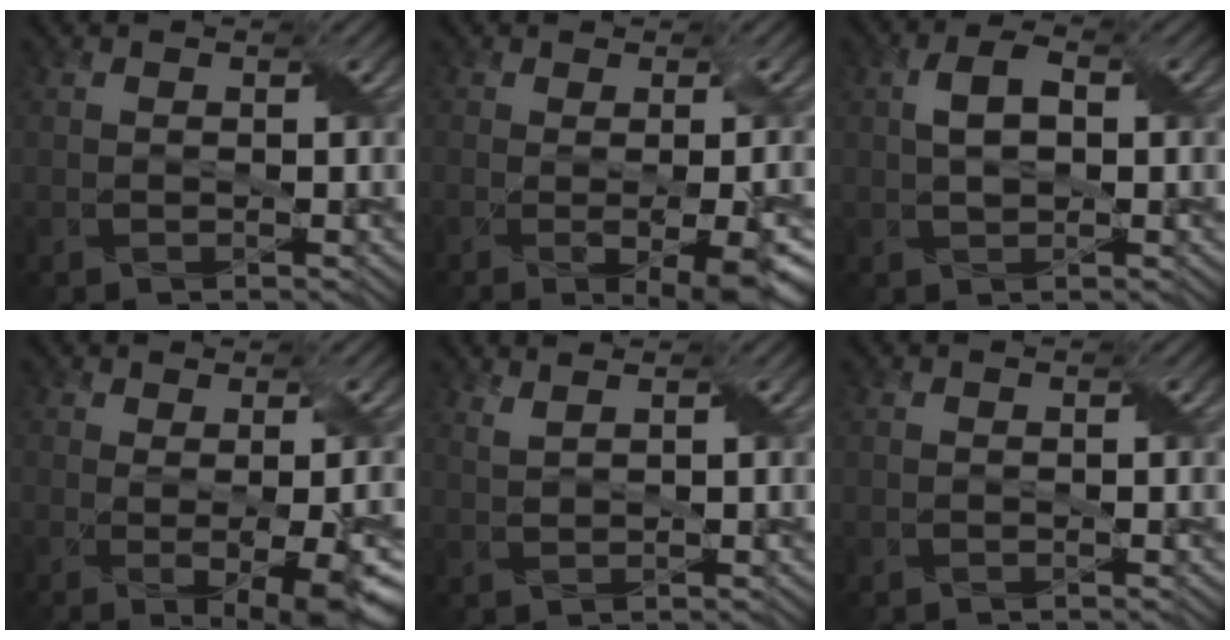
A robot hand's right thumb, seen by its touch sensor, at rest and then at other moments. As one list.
[{"total": 7.0, "force": [-1.9, 2.3, 6.4], "torque": [-0.083, -0.019, -0.013]}, {"total": 3.6, "force": [0.5, 2.1, 2.9], "torque": [-0.061, 0.005, 0.007]}, {"total": 7.6, "force": [-1.4, 2.5, 7.0], "torque": [-0.094, -0.015, -0.006]}, {"total": 2.0, "force": [1.7, 0.5, 1.0], "torque": [-0.016, 0.001, 0.022]}, {"total": 0.0}]